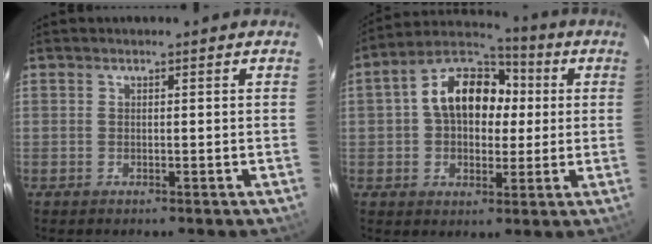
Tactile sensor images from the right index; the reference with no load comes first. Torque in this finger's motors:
{"motor_torque": [0.56, -0.04, 0.34, 0.15]}